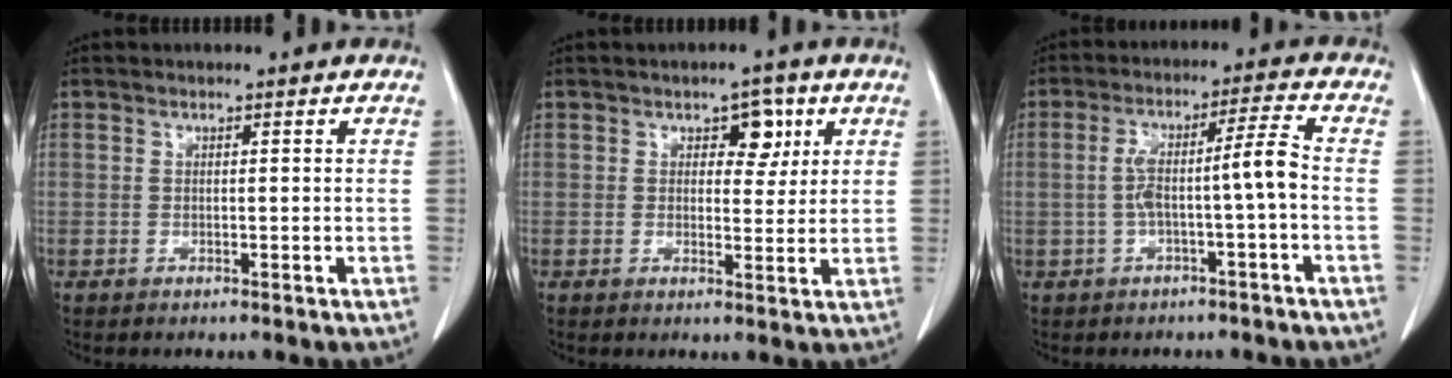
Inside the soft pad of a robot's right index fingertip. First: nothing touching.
{"total": 4.1, "force": [1.8, 2.4, 2.8], "torque": [-0.030, 0.006, 0.025]}
{"total": 6.7, "force": [-1.3, -0.2, 6.6], "torque": [-0.125, 0.028, -0.016]}